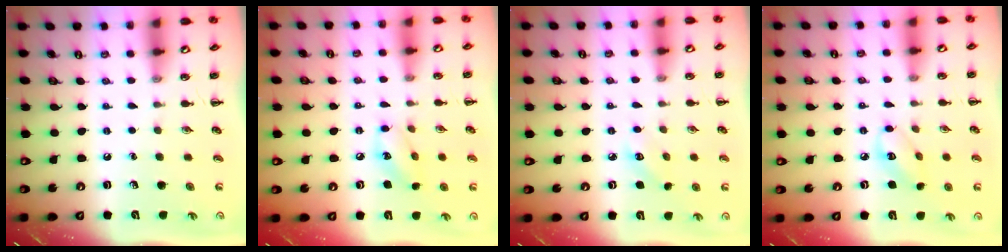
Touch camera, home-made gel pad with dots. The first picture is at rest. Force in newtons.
{"total": 8.6, "press": 8.5, "slide": 0.8}
{"total": 3.6, "press": 3.5, "slide": 0.9}
{"total": 5.1, "press": 5.1, "slide": 0.6}